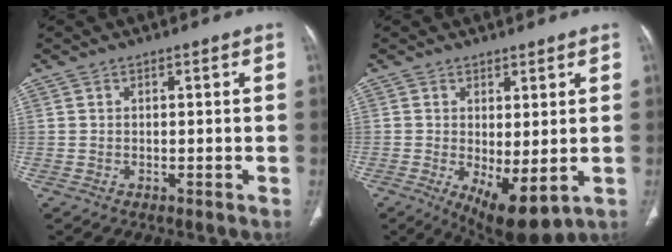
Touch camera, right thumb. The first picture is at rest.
{"total": 8.7, "force": [-1.5, 3.5, 7.9], "torque": [-0.125, -0.020, -0.007]}